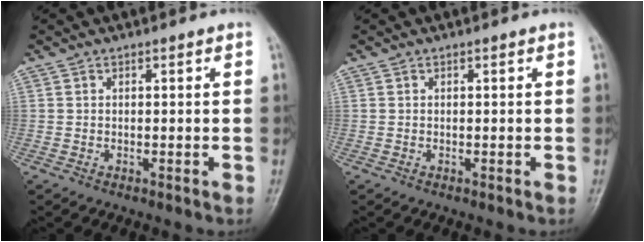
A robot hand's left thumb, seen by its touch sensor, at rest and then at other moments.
{"total": 0.0}